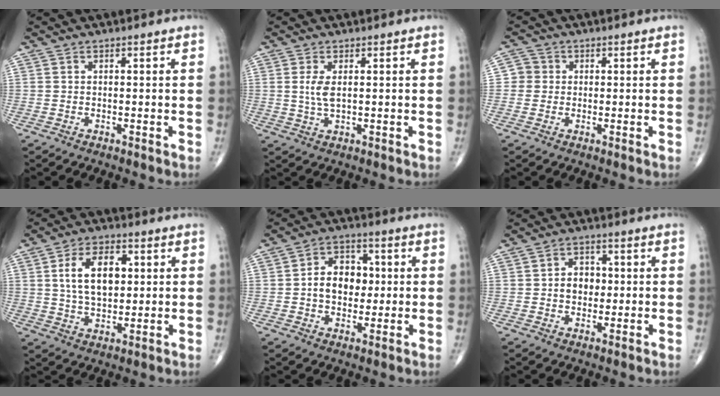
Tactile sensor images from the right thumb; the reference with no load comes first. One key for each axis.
{"total": 3.7, "fx": 0.7, "fy": 1.6, "fz": 3.3, "tx": -0.073, "ty": -0.005, "tz": 0.019}
{"total": 3.2, "fx": 0.1, "fy": 3.2, "fz": 0.6, "tx": 0.013, "ty": 0.007, "tz": -0.006}
{"total": 11.9, "fx": 2.4, "fy": 7.2, "fz": 9.1, "tx": -0.136, "ty": -0.001, "tz": 0.044}
{"total": 9.9, "fx": 0.4, "fy": 7.3, "fz": 6.6, "tx": -0.072, "ty": 0.017, "tz": 0.003}
{"total": 5.9, "fx": 0.2, "fy": 4.6, "fz": 3.6, "tx": -0.032, "ty": 0.011, "tz": 0.002}